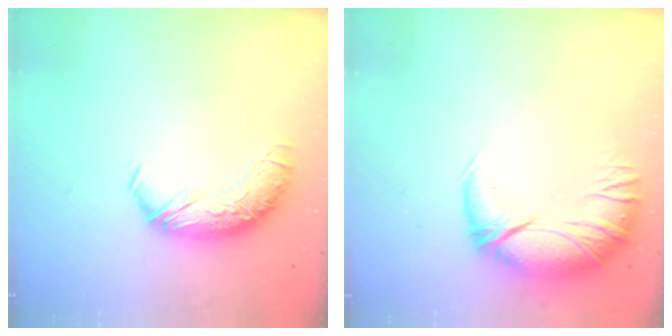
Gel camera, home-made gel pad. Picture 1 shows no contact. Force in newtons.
{"total": 2.7, "press": 0.9, "slide": 2.5}